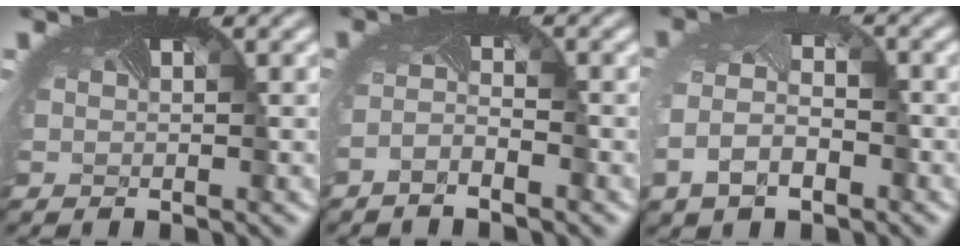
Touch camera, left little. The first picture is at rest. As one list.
[{"total": 1.6, "force": [-1.5, -0.2, 0.5], "torque": [-0.021, -0.005, -0.031]}, {"total": 4.6, "force": [-2.0, 2.8, 3.0], "torque": [-0.072, -0.017, -0.037]}]